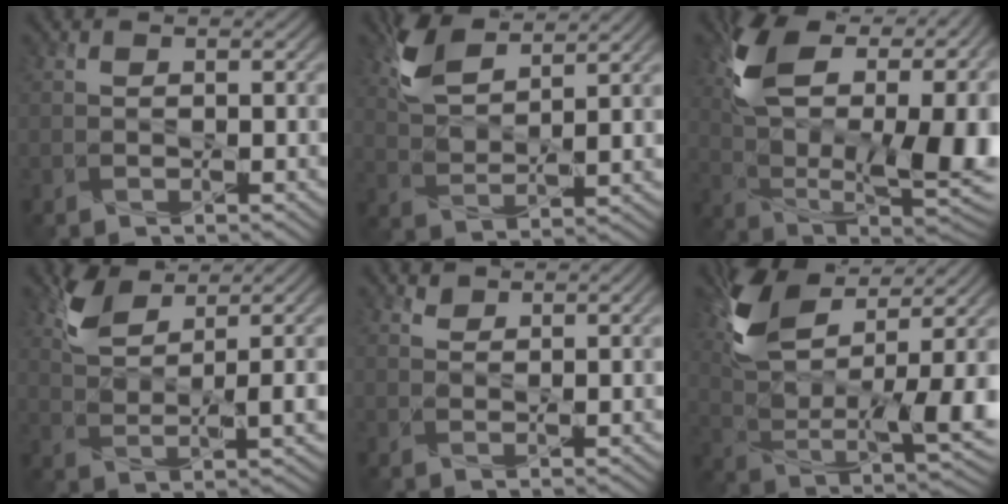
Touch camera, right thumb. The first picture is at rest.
{"total": 7.4, "force": [5.1, 2.5, 4.8], "torque": [-0.115, 0.003, 0.108]}
{"total": 17.7, "force": [6.6, 9.7, 13.3], "torque": [-0.241, 0.021, 0.129]}
{"total": 6.9, "force": [4.5, 2.1, 4.8], "torque": [-0.107, 0.000, 0.095]}
{"total": 2.2, "force": [2.0, 0.4, 0.9], "torque": [-0.018, 0.001, 0.042]}
{"total": 14.4, "force": [6.5, 6.3, 11.2], "torque": [-0.230, 0.002, 0.128]}